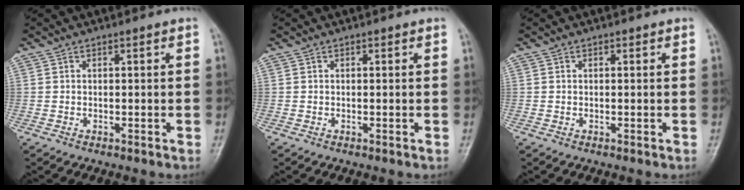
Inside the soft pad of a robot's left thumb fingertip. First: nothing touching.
{"total": 0.0}
{"total": 0.0}